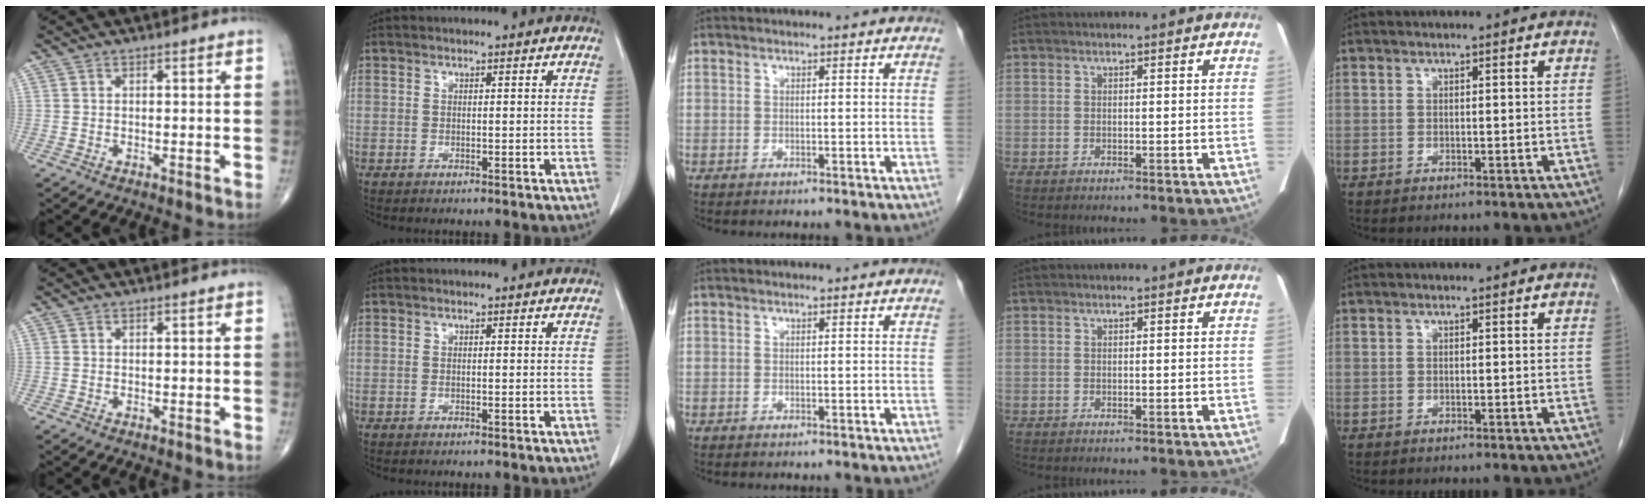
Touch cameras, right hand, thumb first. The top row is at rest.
{}